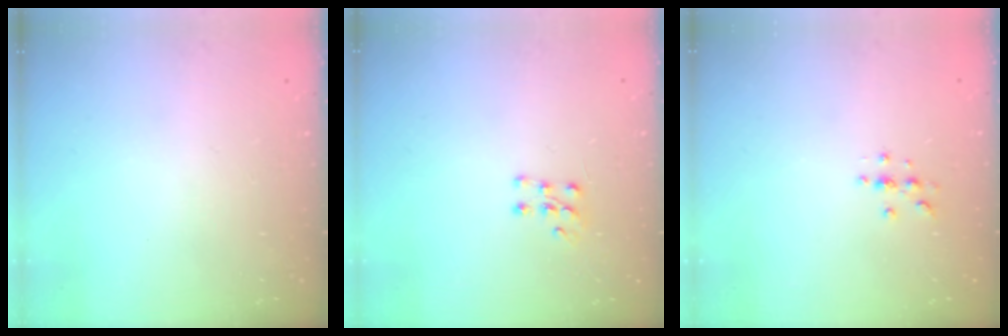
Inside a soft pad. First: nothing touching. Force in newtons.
{"total": 5.6, "press": 5.5, "slide": 0.6}
{"total": 2.7, "press": 2.7, "slide": 0.3}